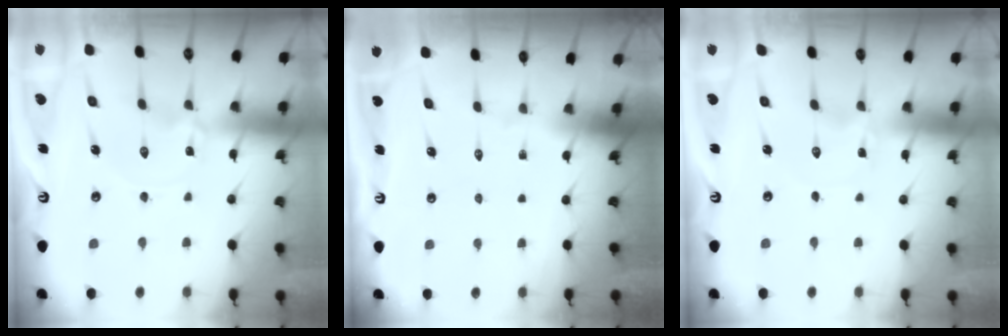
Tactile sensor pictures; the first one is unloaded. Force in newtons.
{"total": 0.0}
{"total": 0.0}